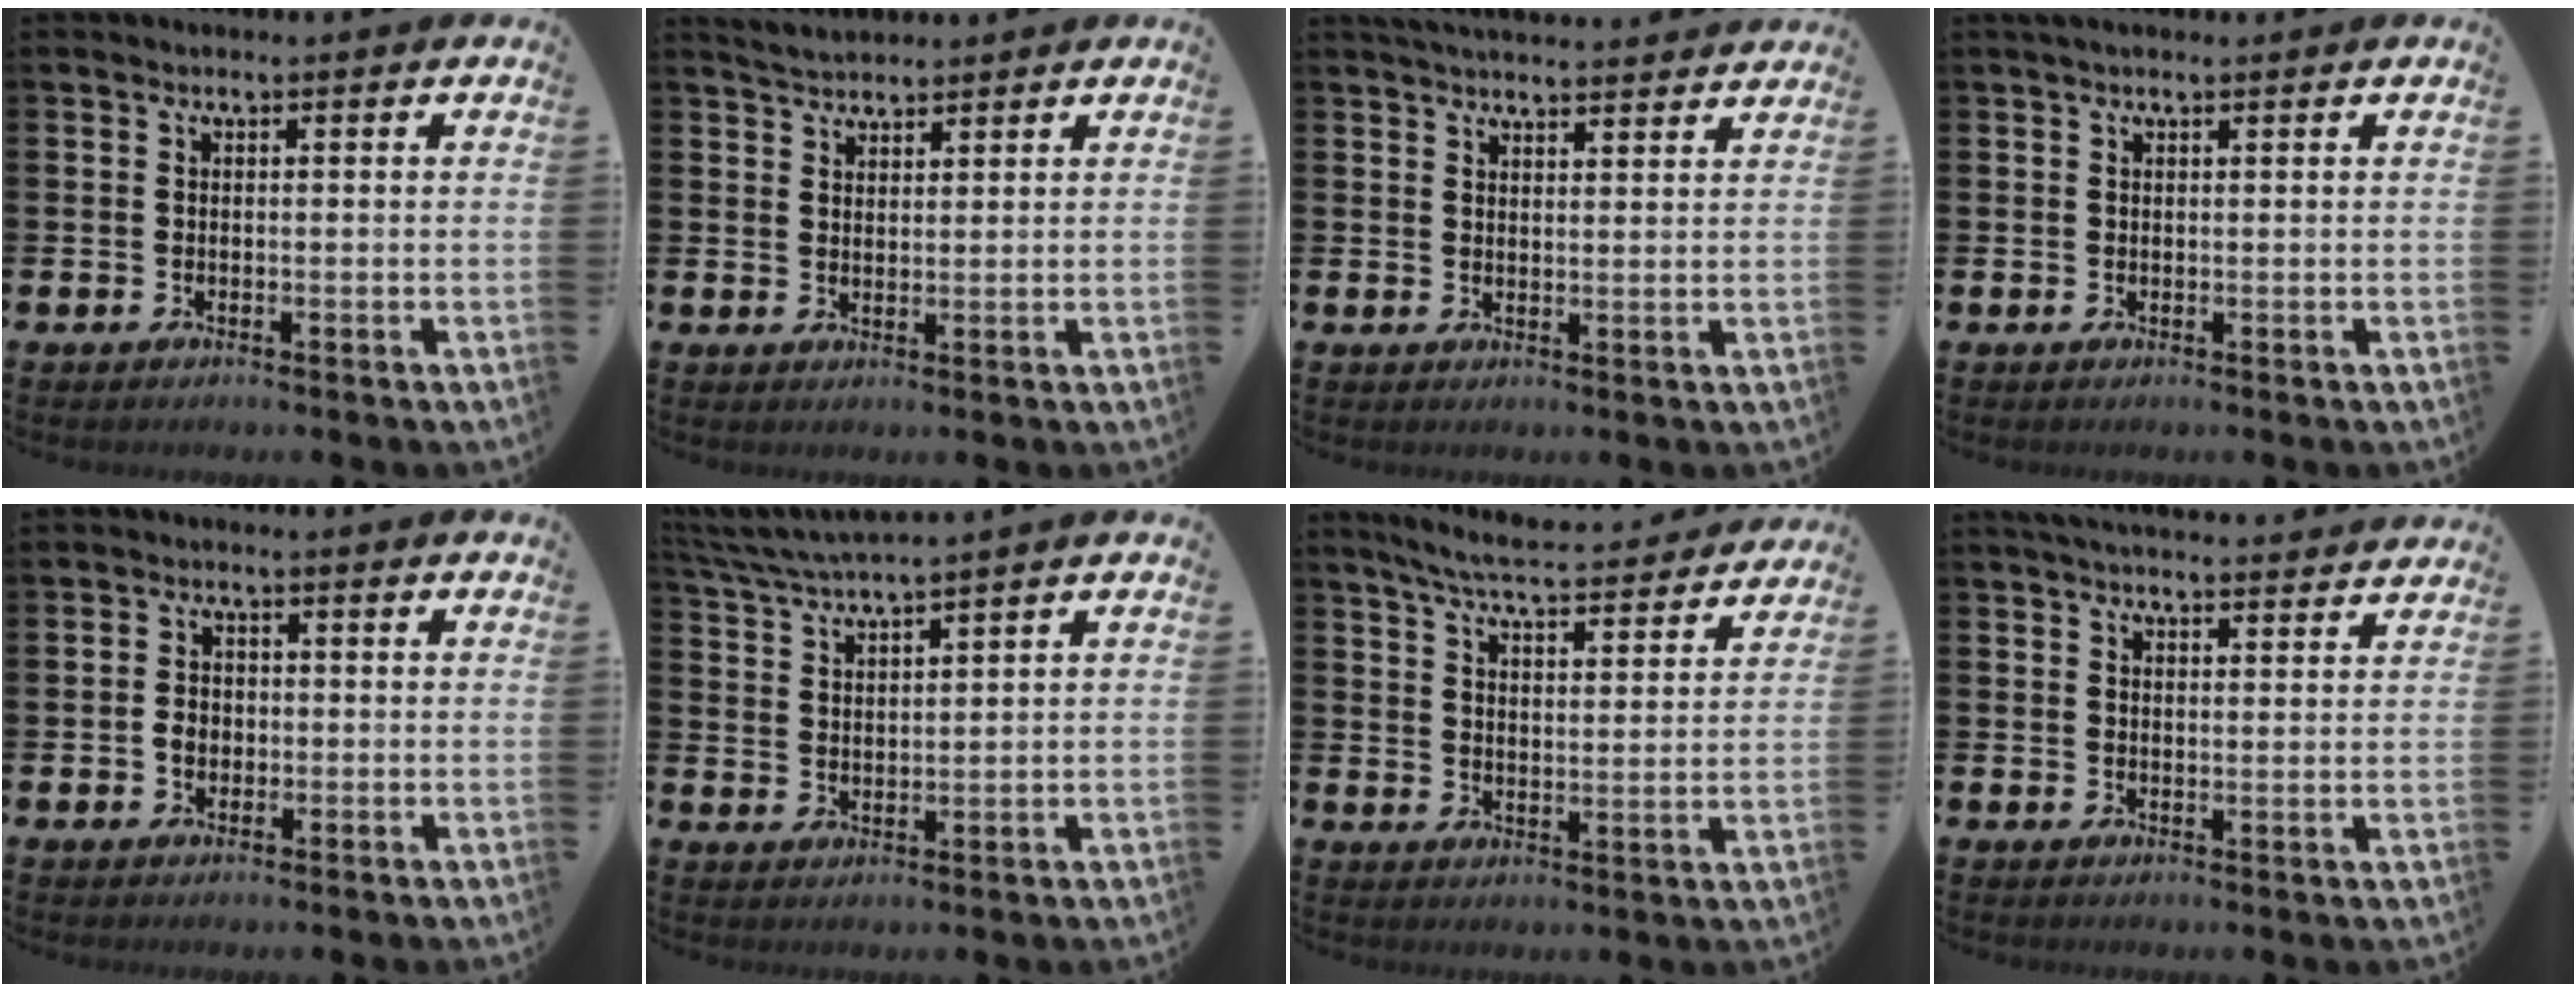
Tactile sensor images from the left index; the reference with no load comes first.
{"total": 3.3, "force": [3.2, 0.5, 0.2], "torque": [-0.010, -0.009, 0.059]}
{"total": 3.7, "force": [3.7, 0.0, 0.2], "torque": [-0.013, -0.017, 0.068]}
{"total": 1.1, "force": [0.9, 0.2, 0.6], "torque": [-0.011, 0.002, 0.016]}
{"total": 2.5, "force": [-0.4, 2.1, 1.4], "torque": [-0.012, 0.000, -0.013]}
{"total": 4.2, "force": [4.0, -0.6, 1.1], "torque": [-0.043, -0.020, 0.071]}
{"total": 6.4, "force": [6.1, 0.5, 2.1], "torque": [-0.062, -0.042, 0.104]}
{"total": 4.1, "force": [4.0, 0.0, 0.4], "torque": [-0.018, -0.020, 0.074]}